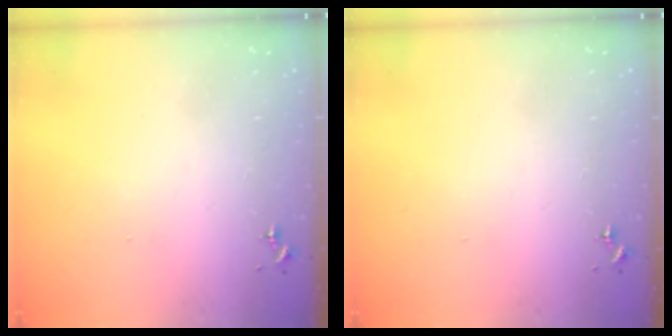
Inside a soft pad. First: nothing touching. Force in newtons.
{"total": 0.0}